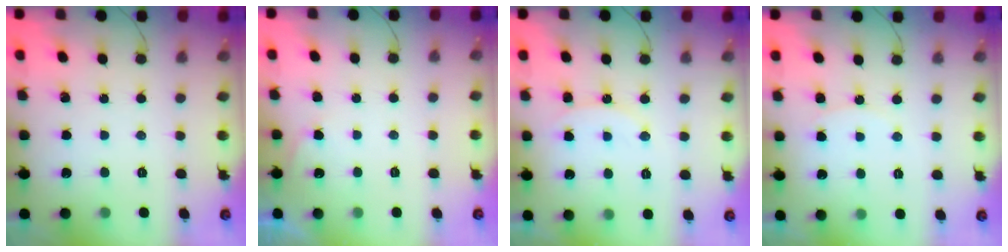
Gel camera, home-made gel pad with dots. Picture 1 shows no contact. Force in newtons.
{"total": 3.8, "press": 3.3, "slide": 1.9}
{"total": 8.4, "press": 8.3, "slide": 0.8}
{"total": 5.9, "press": 5.9, "slide": 0.7}